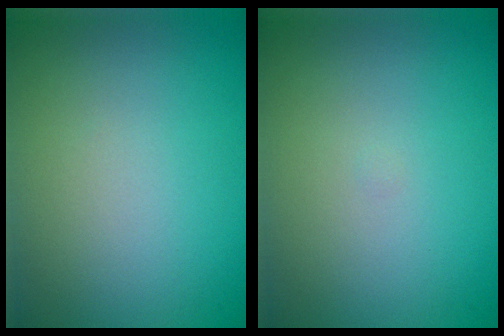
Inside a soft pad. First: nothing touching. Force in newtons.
{"total": 0.0}